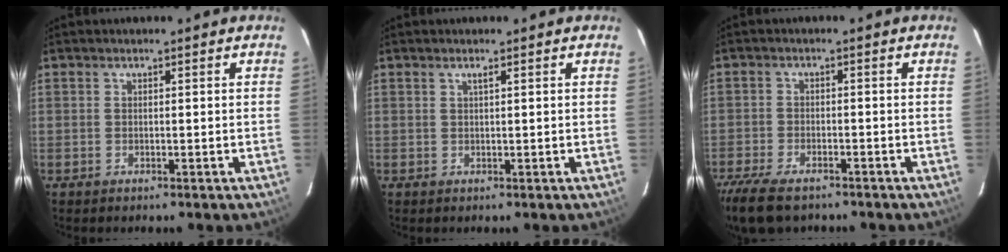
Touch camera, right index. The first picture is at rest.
{"total": 0.6, "force": [0.4, -0.1, 0.5], "torque": [-0.009, 0.002, 0.006]}
{"total": 10.8, "force": [-8.4, 4.0, 5.4], "torque": [-0.142, -0.036, -0.154]}